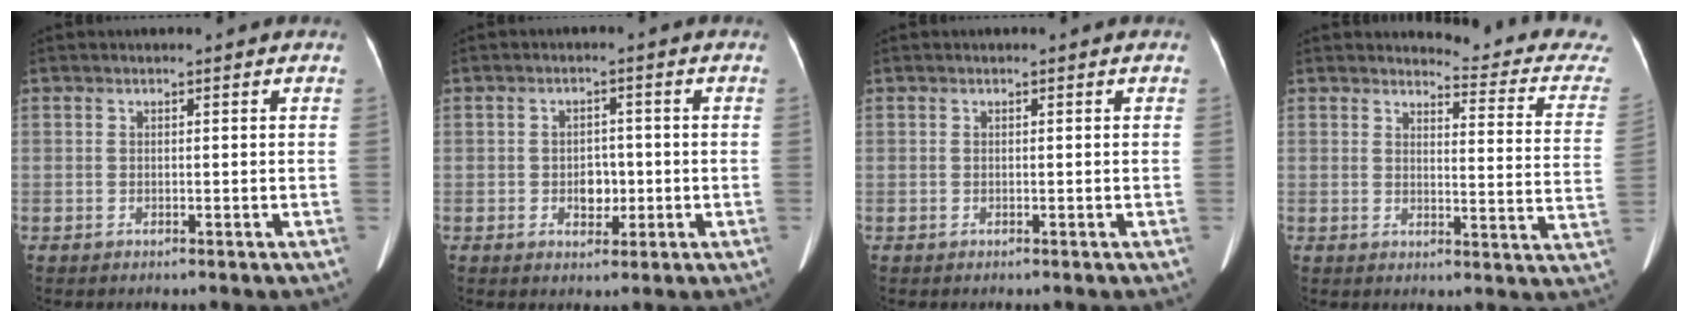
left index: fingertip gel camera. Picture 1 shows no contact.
{"total": 3.3, "force": [-0.7, 2.4, 2.2], "torque": [-0.030, 0.004, -0.007]}
{"total": 0.0}
{"total": 12.8, "force": [12.7, 0.6, 1.1], "torque": [0.003, -0.102, 0.115]}